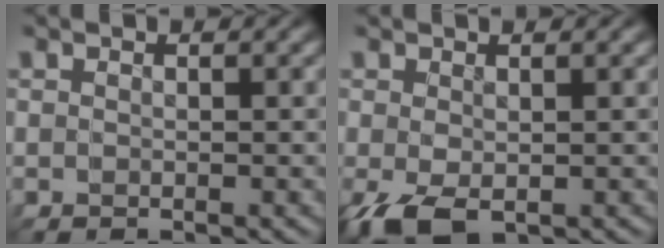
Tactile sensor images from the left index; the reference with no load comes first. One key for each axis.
{"total": 3.2, "fx": -2.1, "fy": 2.3, "fz": 0.8, "tx": -0.012, "ty": -0.020, "tz": -0.021}